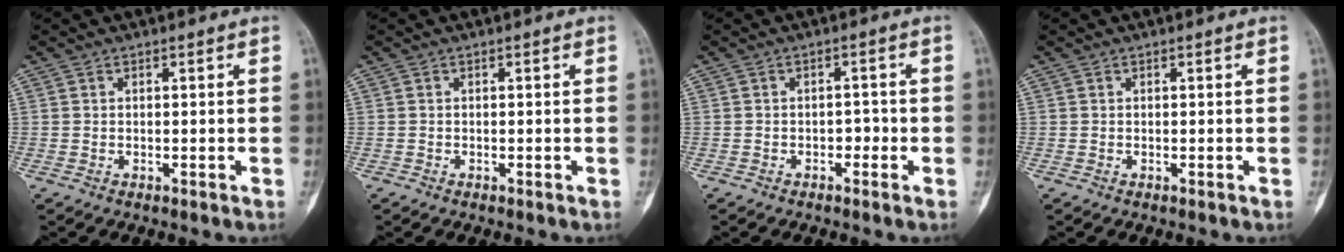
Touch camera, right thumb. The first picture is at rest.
{"total": 0.0}
{"total": 2.0, "force": [-0.8, 1.4, 1.2], "torque": [-0.005, 0.010, -0.016]}
{"total": 0.0}